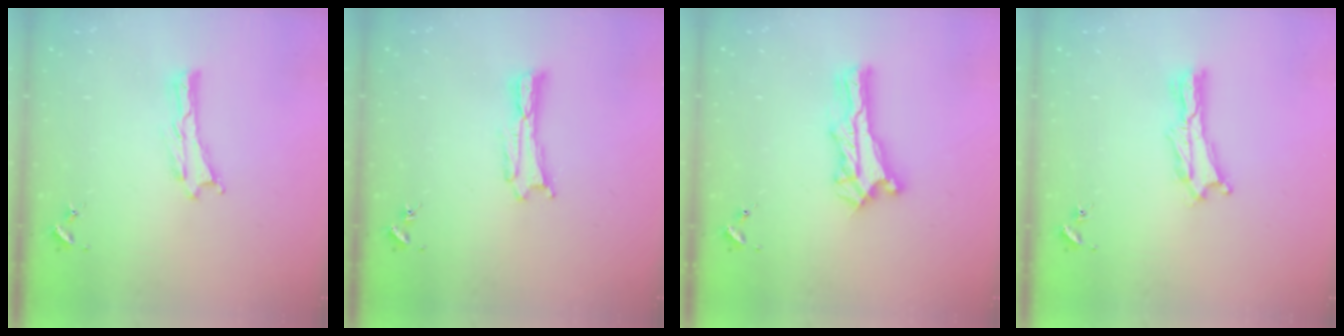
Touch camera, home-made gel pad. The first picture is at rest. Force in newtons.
{"total": 0.5, "press": 0.5, "slide": 0.2}
{"total": 3.2, "press": 3.2, "slide": 0.3}
{"total": 1.4, "press": 1.4, "slide": 0.3}